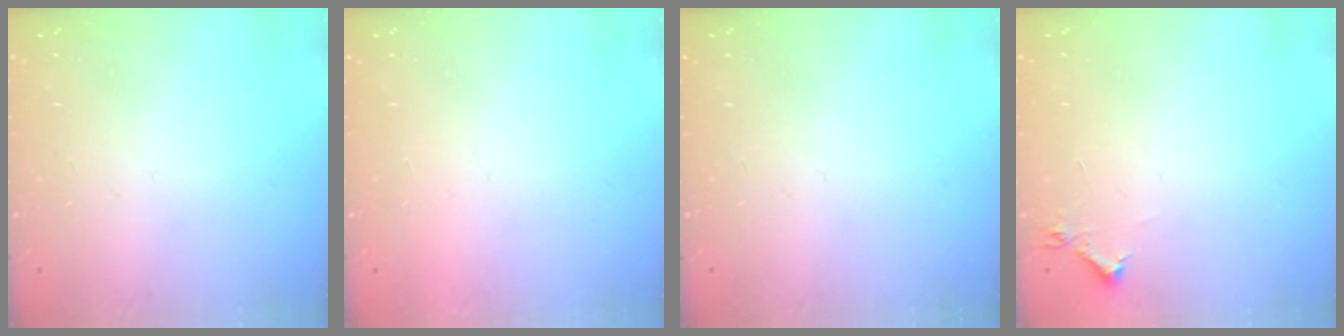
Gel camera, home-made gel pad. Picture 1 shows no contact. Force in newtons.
{"total": 1.5, "press": 1.5, "slide": 0.1}
{"total": 0.0}
{"total": 3.9, "press": 3.8, "slide": 0.6}